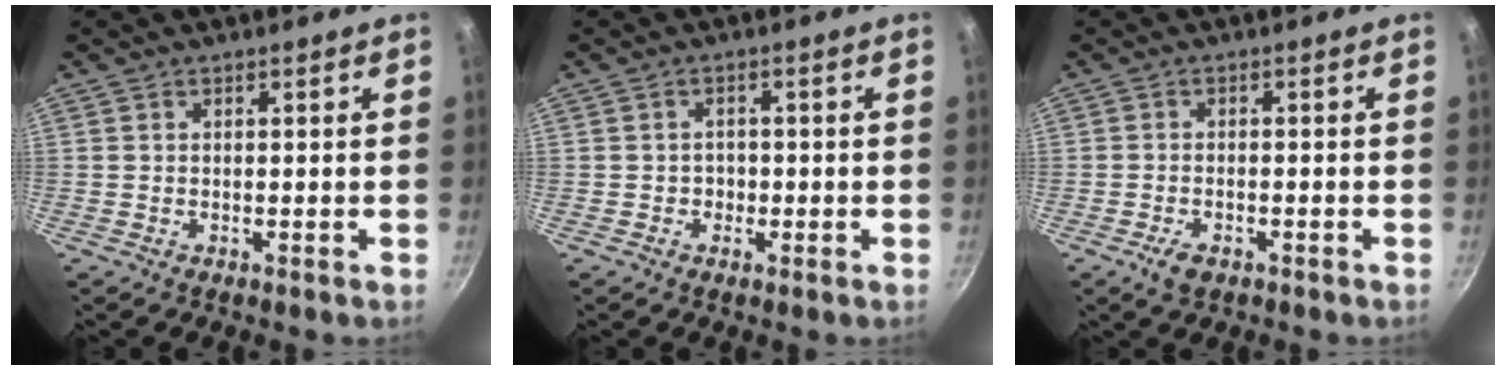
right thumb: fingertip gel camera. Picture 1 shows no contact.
{"total": 2.0, "force": [-0.6, 1.9, 0.5], "torque": [0.009, 0.003, -0.008]}
{"total": 3.3, "force": [-1.9, 1.6, 2.2], "torque": [-0.045, 0.009, -0.033]}